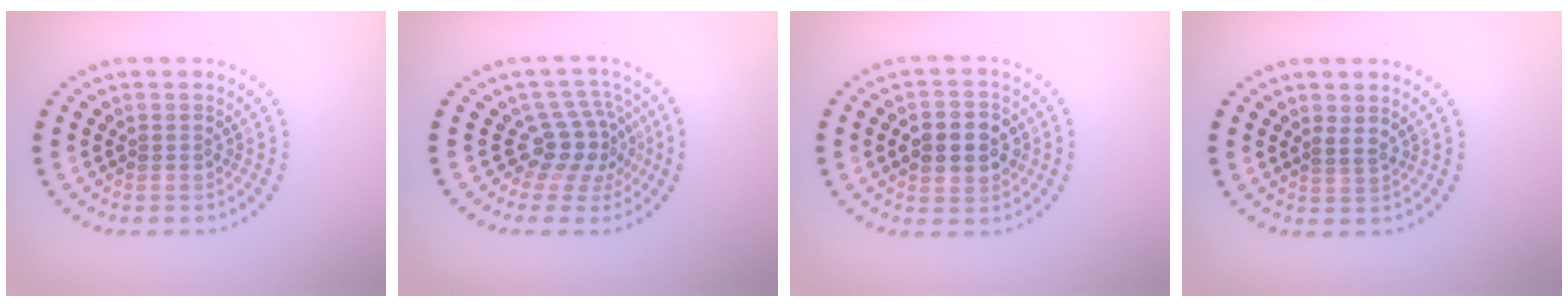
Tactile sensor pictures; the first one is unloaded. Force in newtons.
{"total": 3.5, "press": 2.6, "slide": 2.3}
{"total": 4.0, "press": 4.0, "slide": 0.2}
{"total": 1.0, "press": 0.7, "slide": 0.7}